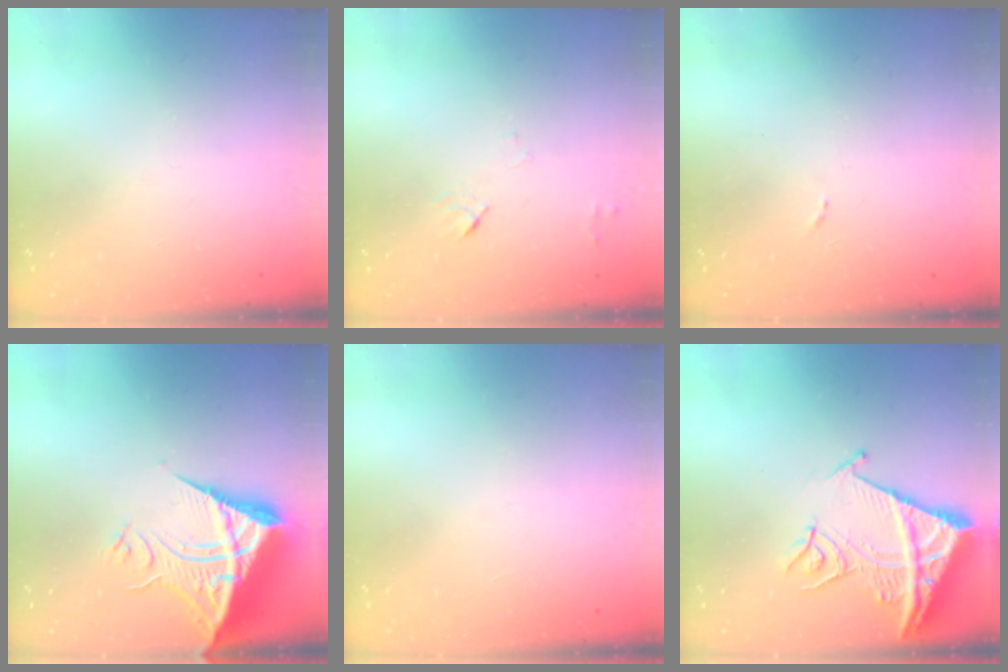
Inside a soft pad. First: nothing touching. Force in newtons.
{"total": 4.6, "press": 4.5, "slide": 0.6}
{"total": 4.2, "press": 4.1, "slide": 0.7}
{"total": 13.2, "press": 13.1, "slide": 1.2}
{"total": 1.6, "press": 1.6, "slide": 0.1}
{"total": 14.1, "press": 14.0, "slide": 1.6}